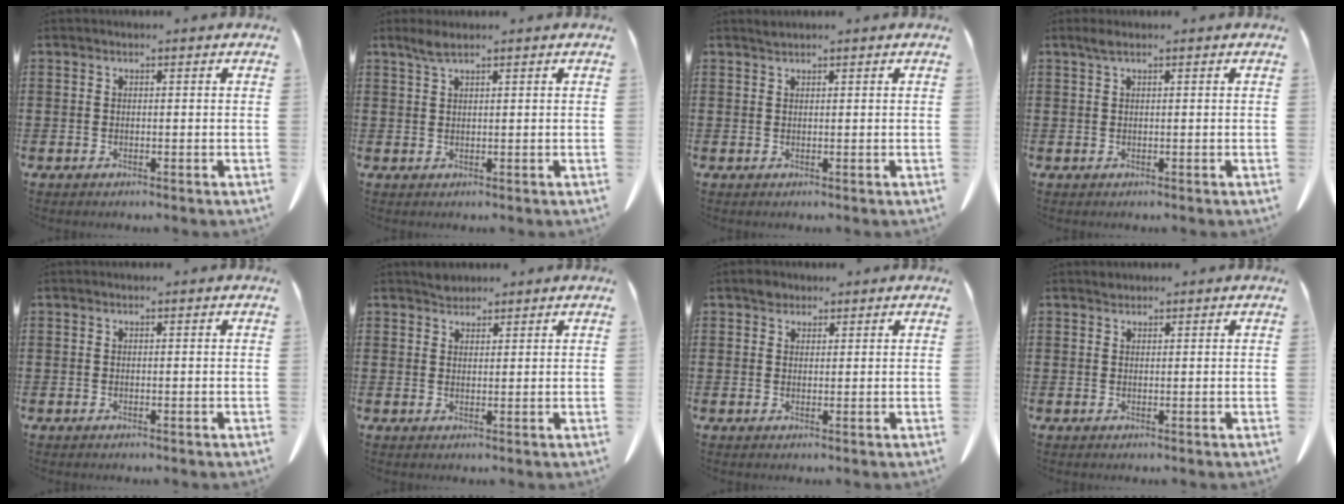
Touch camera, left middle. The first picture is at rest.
{"total": 2.2, "force": [1.5, 0.3, 1.6], "torque": [-0.035, 0.003, 0.026]}
{"total": 0.7, "force": [0.7, 0.1, 0.3], "torque": [-0.006, 0.000, 0.013]}
{"total": 1.3, "force": [0.6, 0.2, 1.1], "torque": [-0.025, 0.003, 0.010]}
{"total": 0.0}
{"total": 1.9, "force": [1.7, 0.7, 0.2], "torque": [0.001, -0.001, 0.032]}
{"total": 1.9, "force": [1.5, 1.1, 0.3], "torque": [-0.003, 0.002, 0.027]}
{"total": 0.8, "force": [0.7, 0.4, 0.0], "torque": [-0.001, 0.001, 0.013]}